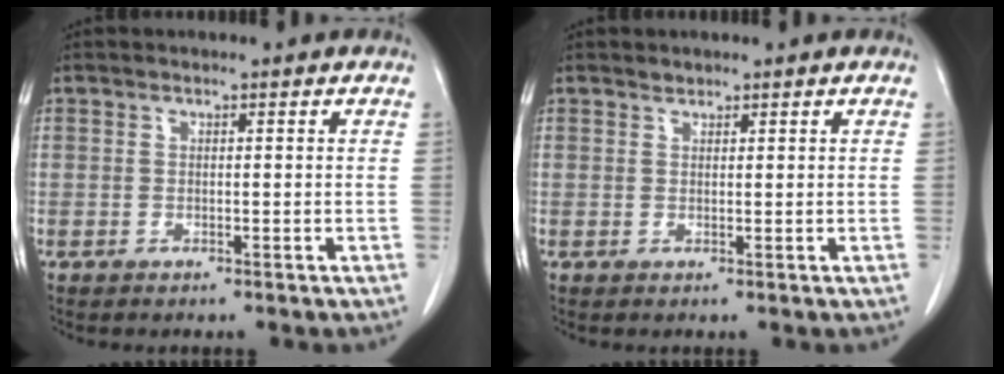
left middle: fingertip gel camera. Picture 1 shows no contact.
{"total": 0.7, "force": [0.6, 0.3, 0.0], "torque": [-0.002, -0.002, 0.009]}